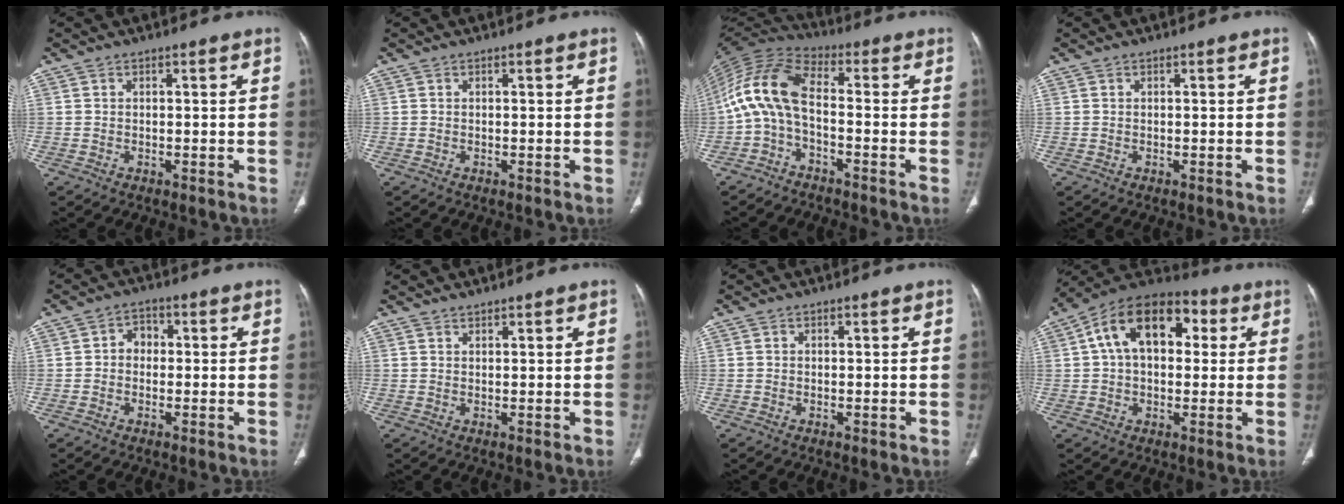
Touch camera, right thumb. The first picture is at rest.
{"total": 0.0}
{"total": 11.2, "force": [-2.3, 5.2, 9.6], "torque": [-0.198, 0.052, -0.059]}
{"total": 0.0}
{"total": 3.3, "force": [-0.1, 2.8, 1.8], "torque": [-0.010, 0.016, -0.011]}
{"total": 1.0, "force": [1.0, 0.1, 0.1], "torque": [0.000, -0.008, 0.019]}
{"total": 0.0}
{"total": 16.6, "force": [4.0, 10.5, 12.2], "torque": [-0.166, 0.030, 0.055]}